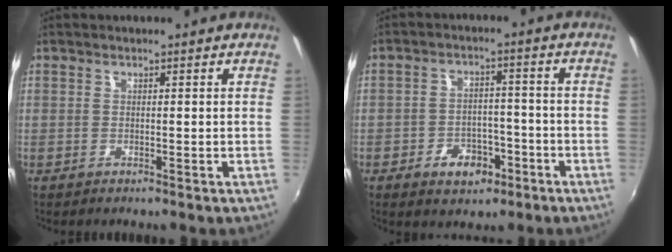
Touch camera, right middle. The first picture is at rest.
{"total": 7.0, "force": [-4.1, 4.6, 3.4], "torque": [-0.072, 0.013, -0.052]}